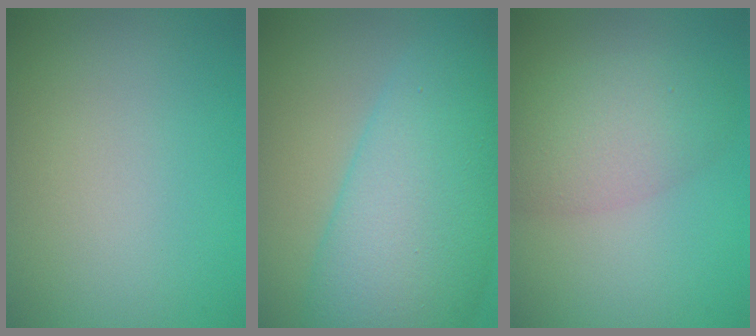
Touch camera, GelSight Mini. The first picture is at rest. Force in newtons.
{"total": 12.1, "press": 12.1, "slide": 0.1}
{"total": 4.7, "press": 4.7, "slide": 0.1}